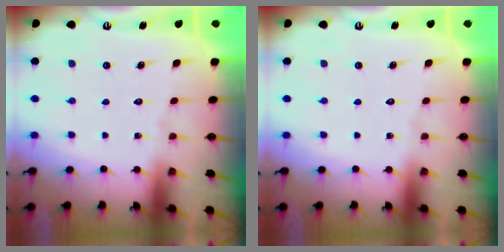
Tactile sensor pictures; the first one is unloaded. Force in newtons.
{"total": 0.0}